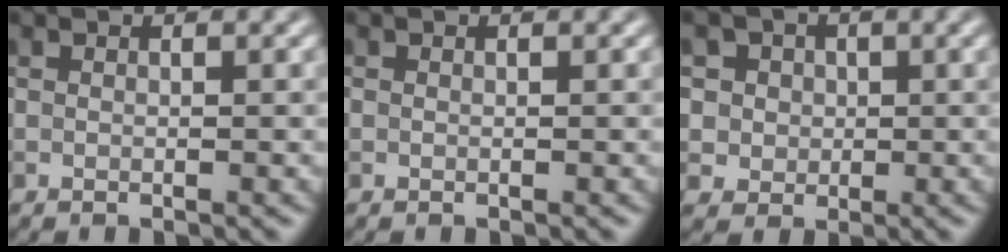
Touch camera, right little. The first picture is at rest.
{"total": 0.0}
{"total": 6.0, "force": [2.3, 5.0, 2.2], "torque": [-0.030, 0.018, 0.022]}